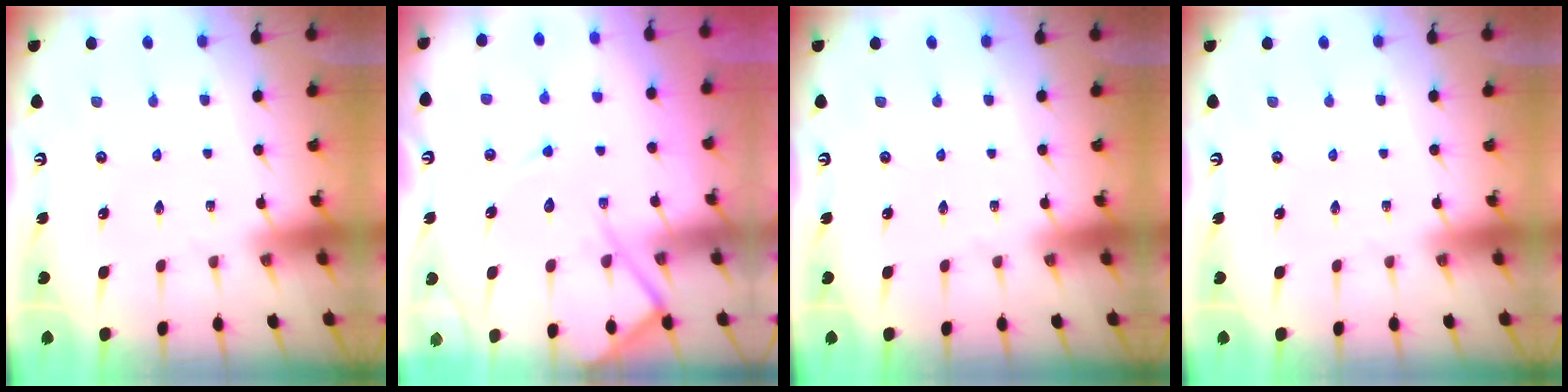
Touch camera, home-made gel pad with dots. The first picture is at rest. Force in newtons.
{"total": 10.4, "press": 10.3, "slide": 1.0}
{"total": 0.0}
{"total": 0.0}